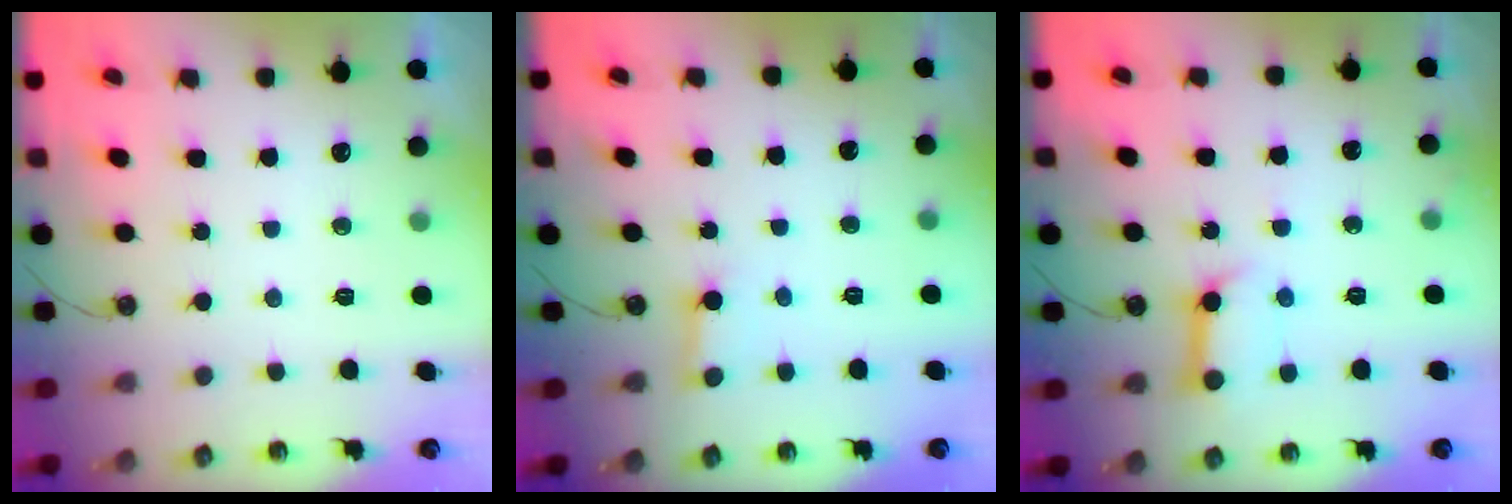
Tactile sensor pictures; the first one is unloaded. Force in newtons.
{"total": 2.7, "press": 2.7, "slide": 0.1}
{"total": 10.5, "press": 10.4, "slide": 1.2}